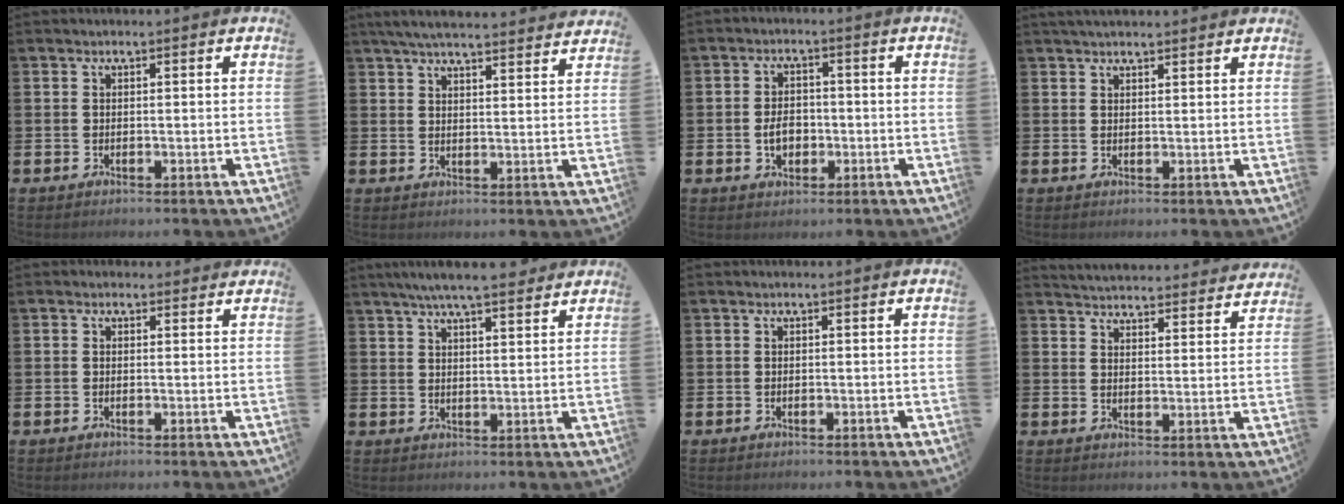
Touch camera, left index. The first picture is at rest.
{"total": 5.6, "force": [5.4, 0.4, 1.5], "torque": [-0.038, -0.026, 0.097]}
{"total": 3.5, "force": [-0.8, 2.5, 2.3], "torque": [-0.022, -0.005, -0.021]}
{"total": 2.3, "force": [2.2, 0.4, 0.6], "torque": [-0.004, -0.007, 0.038]}
{"total": 0.8, "force": [0.5, 0.6, 0.2], "torque": [0.008, 0.004, 0.005]}
{"total": 6.3, "force": [5.8, 0.5, 2.4], "torque": [-0.047, -0.023, 0.101]}
{"total": 0.0}
{"total": 4.8, "force": [4.8, 0.5, -0.1], "torque": [-0.011, -0.036, 0.085]}